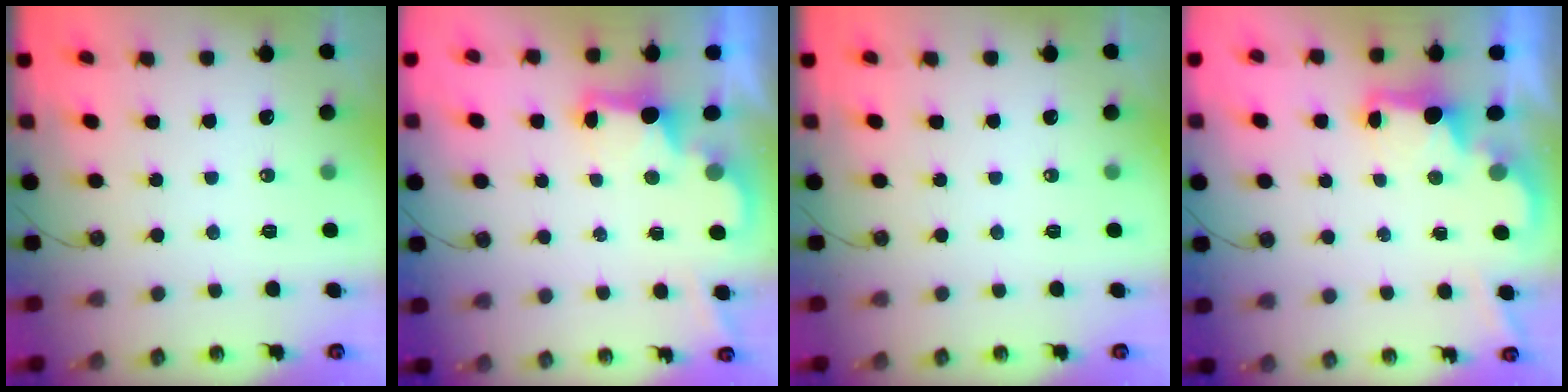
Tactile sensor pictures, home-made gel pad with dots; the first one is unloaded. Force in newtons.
{"total": 2.4, "press": 2.3, "slide": 0.7}
{"total": 0.0}
{"total": 2.2, "press": 2.1, "slide": 0.8}